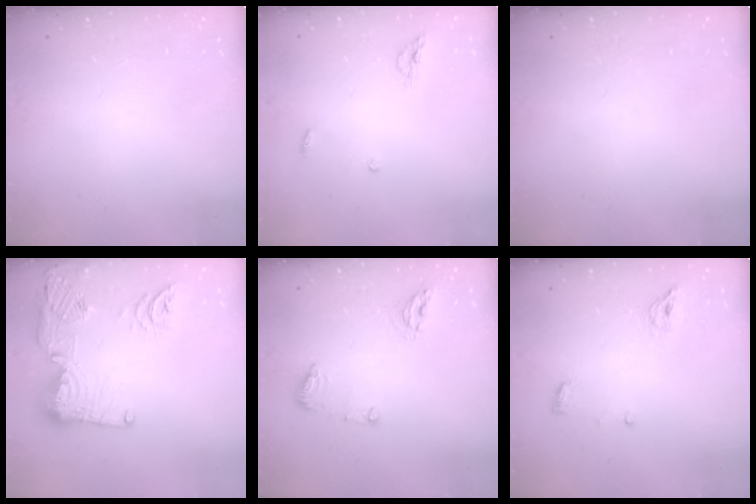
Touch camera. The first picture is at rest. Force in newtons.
{"total": 4.7, "press": 4.7, "slide": 0.2}
{"total": 0.0}
{"total": 19.0, "press": 19.0, "slide": 1.5}
{"total": 8.1, "press": 8.1, "slide": 0.9}
{"total": 5.4, "press": 5.3, "slide": 1.1}